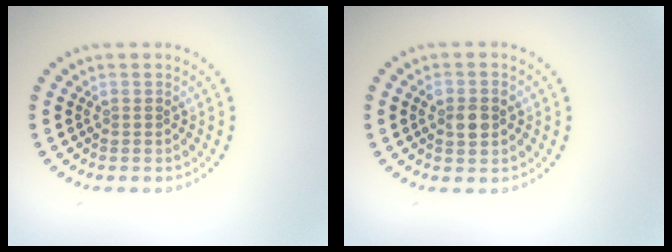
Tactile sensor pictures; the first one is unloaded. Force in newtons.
{"total": 2.5, "press": 2.5, "slide": 0.2}